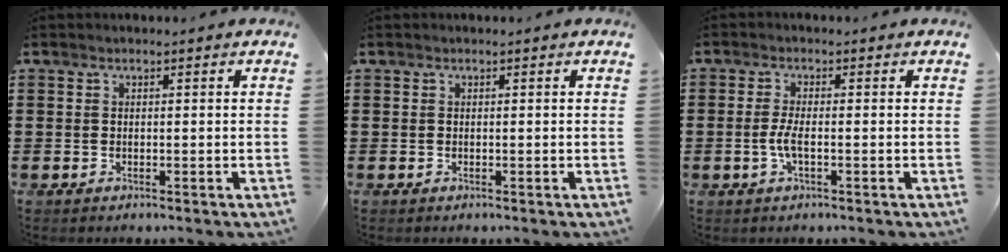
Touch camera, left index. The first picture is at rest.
{"total": 0.0}
{"total": 3.0, "force": [-0.7, 0.6, 2.8], "torque": [-0.066, -0.005, -0.018]}